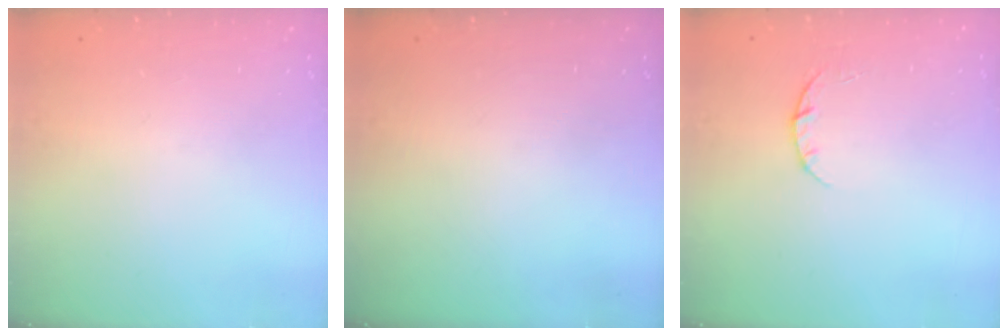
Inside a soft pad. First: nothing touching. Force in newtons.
{"total": 0.0}
{"total": 2.3, "press": 2.3, "slide": 0.3}